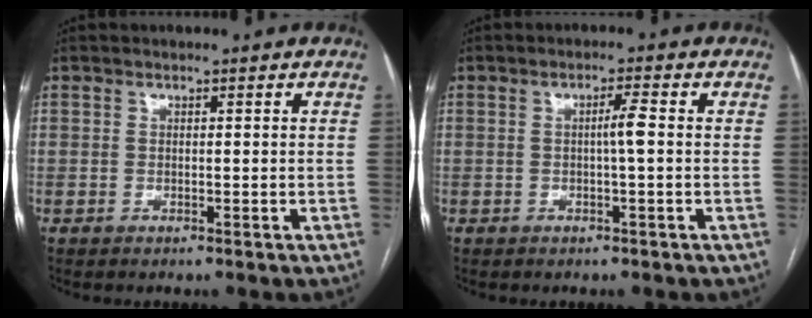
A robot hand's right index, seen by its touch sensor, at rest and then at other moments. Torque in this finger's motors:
{"motor_torque": [0.18, 0.19, 0.05, 0.02]}